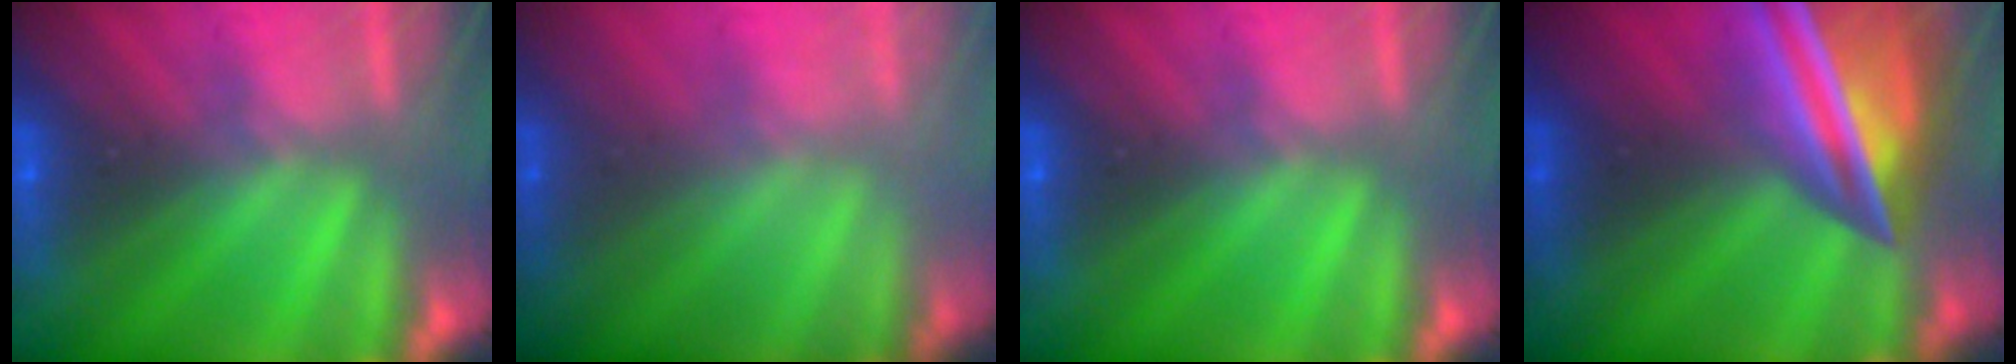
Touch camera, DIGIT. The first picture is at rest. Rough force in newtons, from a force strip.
{"total": 2.2}
{"total": 0.0}
{"total": 7.5}